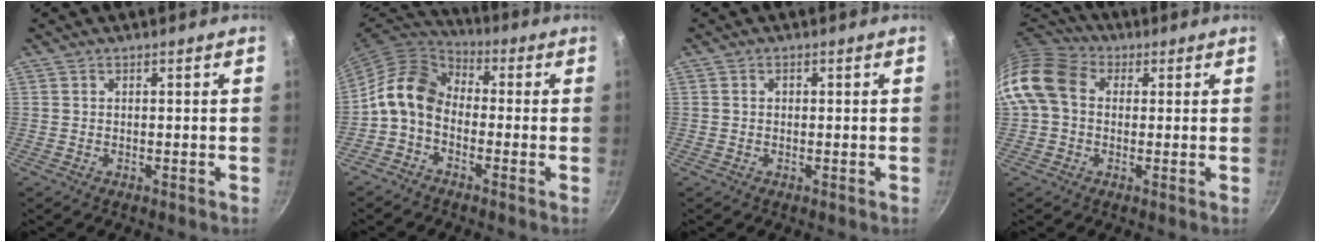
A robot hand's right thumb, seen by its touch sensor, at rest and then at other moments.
{"total": 10.6, "force": [-1.9, 7.7, 7.0], "torque": [-0.115, 0.043, -0.061]}
{"total": 0.9, "force": [0.1, 0.8, 0.5], "torque": [-0.005, 0.005, 0.000]}
{"total": 11.9, "force": [1.3, 9.3, 7.3], "torque": [-0.122, 0.024, 0.004]}